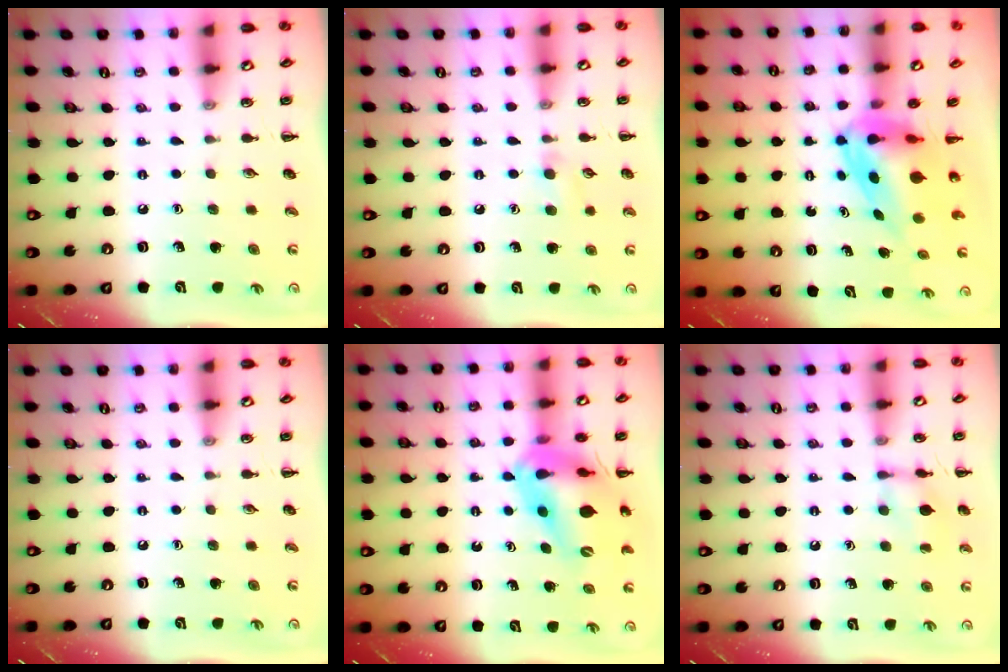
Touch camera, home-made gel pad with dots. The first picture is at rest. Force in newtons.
{"total": 5.9, "press": 5.6, "slide": 2.0}
{"total": 7.0, "press": 6.7, "slide": 2.1}
{"total": 0.0}
{"total": 16.9, "press": 16.1, "slide": 5.1}
{"total": 9.5, "press": 9.5, "slide": 0.9}